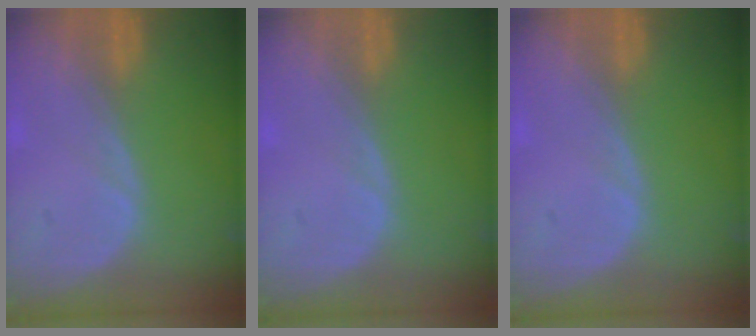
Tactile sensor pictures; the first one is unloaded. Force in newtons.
{"total": 0.0}
{"total": 0.0}